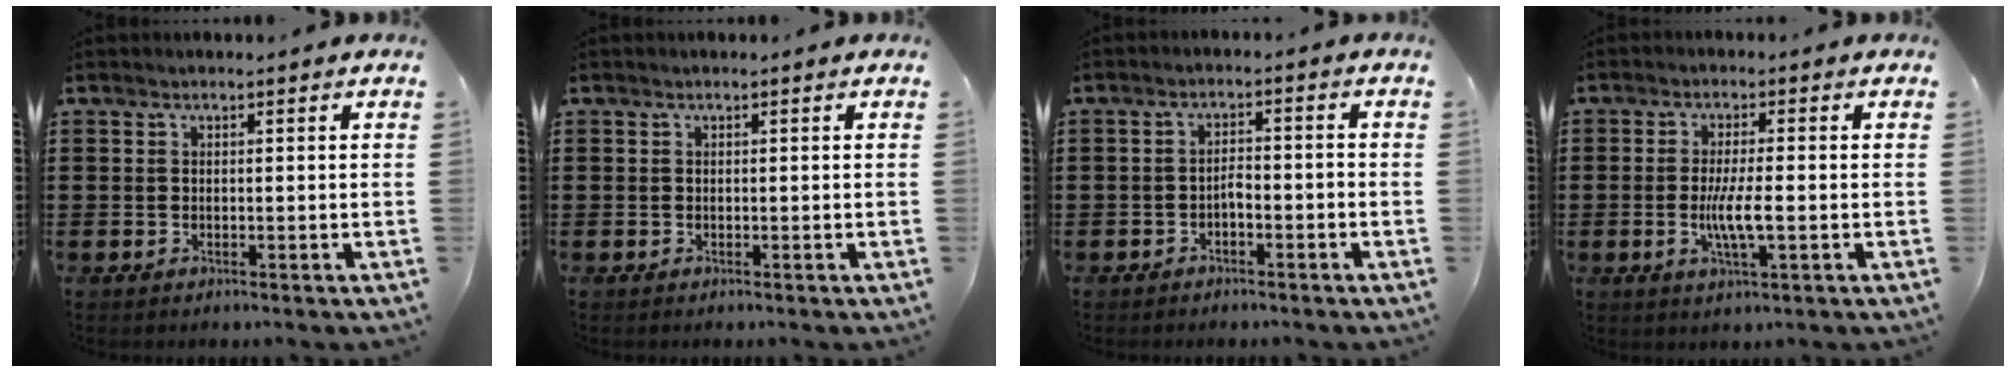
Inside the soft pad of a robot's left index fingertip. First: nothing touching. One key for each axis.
{"total": 0.0}
{"total": 2.2, "fx": -1.5, "fy": 0.5, "fz": 1.4, "tx": -0.031, "ty": 0.006, "tz": -0.033}
{"total": 5.3, "fx": -0.8, "fy": 0.8, "fz": 5.2, "tx": -0.103, "ty": -0.007, "tz": -0.018}